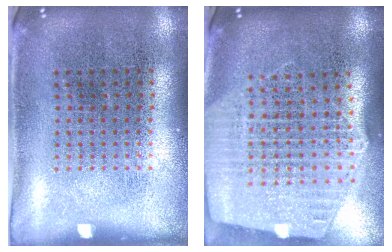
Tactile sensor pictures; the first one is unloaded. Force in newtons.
{"total": 2.6, "press": 2.3, "slide": 1.3}